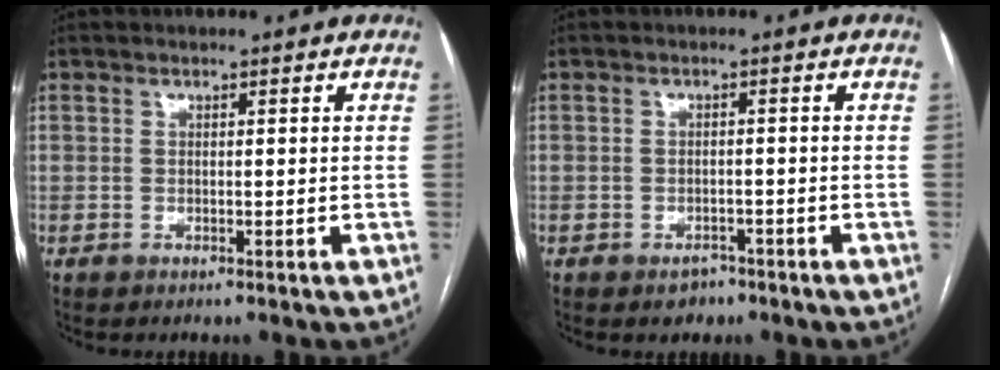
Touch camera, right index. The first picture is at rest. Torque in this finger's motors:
{"motor_torque": [0.27, -0.36, 0.20, 0.02]}